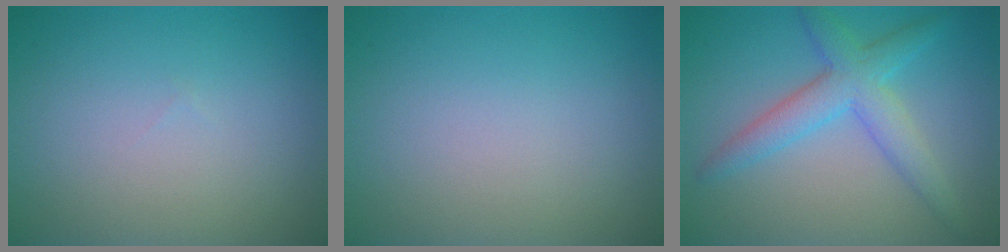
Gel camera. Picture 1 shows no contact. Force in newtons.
{"total": 0.0}
{"total": 4.4, "press": 4.4, "slide": 0.0}